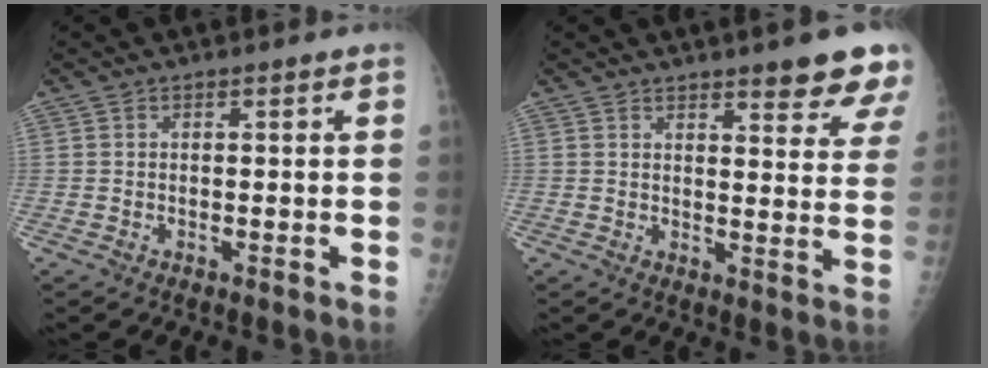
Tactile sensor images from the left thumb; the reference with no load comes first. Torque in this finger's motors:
{"motor_torque": [1.49, 0.94, 0.59, -0.63, 0.00]}